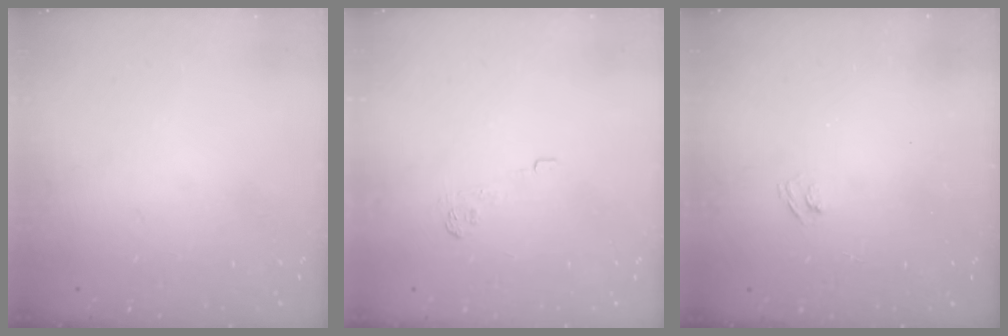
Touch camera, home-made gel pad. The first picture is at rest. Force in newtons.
{"total": 7.1, "press": 6.9, "slide": 1.5}
{"total": 2.7, "press": 2.5, "slide": 0.9}